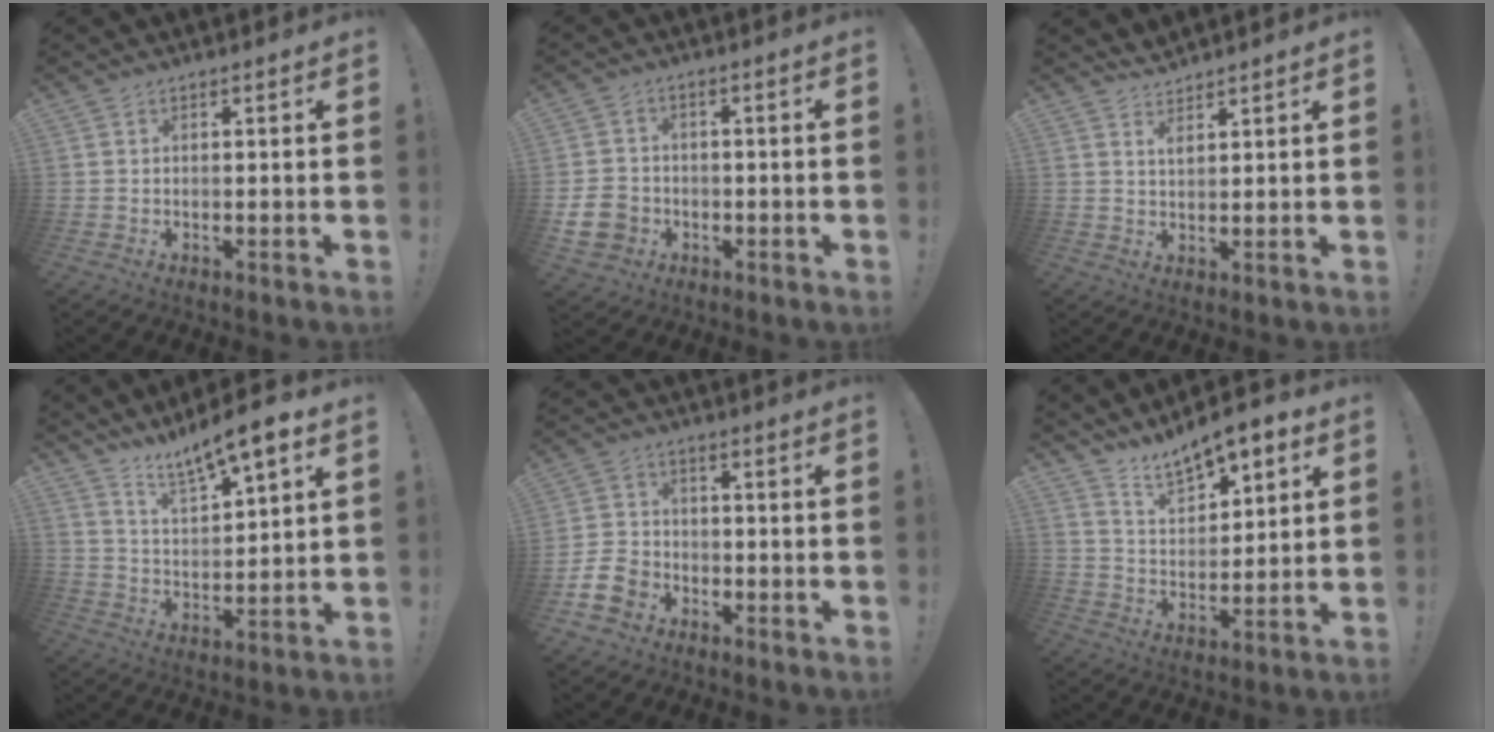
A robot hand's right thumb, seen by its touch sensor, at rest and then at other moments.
{"total": 10.1, "force": [-3.6, 8.2, 4.5], "torque": [-0.091, 0.024, -0.063]}
{"total": 2.7, "force": [2.4, 0.8, 0.9], "torque": [-0.011, -0.018, 0.043]}
{"total": 10.1, "force": [8.3, 1.5, 5.6], "torque": [-0.107, -0.053, 0.143]}
{"total": 9.7, "force": [-5.2, 7.1, 4.1], "torque": [-0.086, 0.034, -0.095]}
{"total": 10.0, "force": [8.3, 4.0, 3.9], "torque": [-0.075, -0.057, 0.154]}